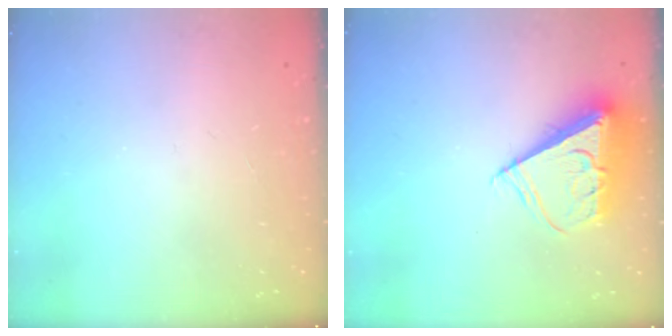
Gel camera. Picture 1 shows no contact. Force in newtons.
{"total": 9.9, "press": 9.9, "slide": 0.4}